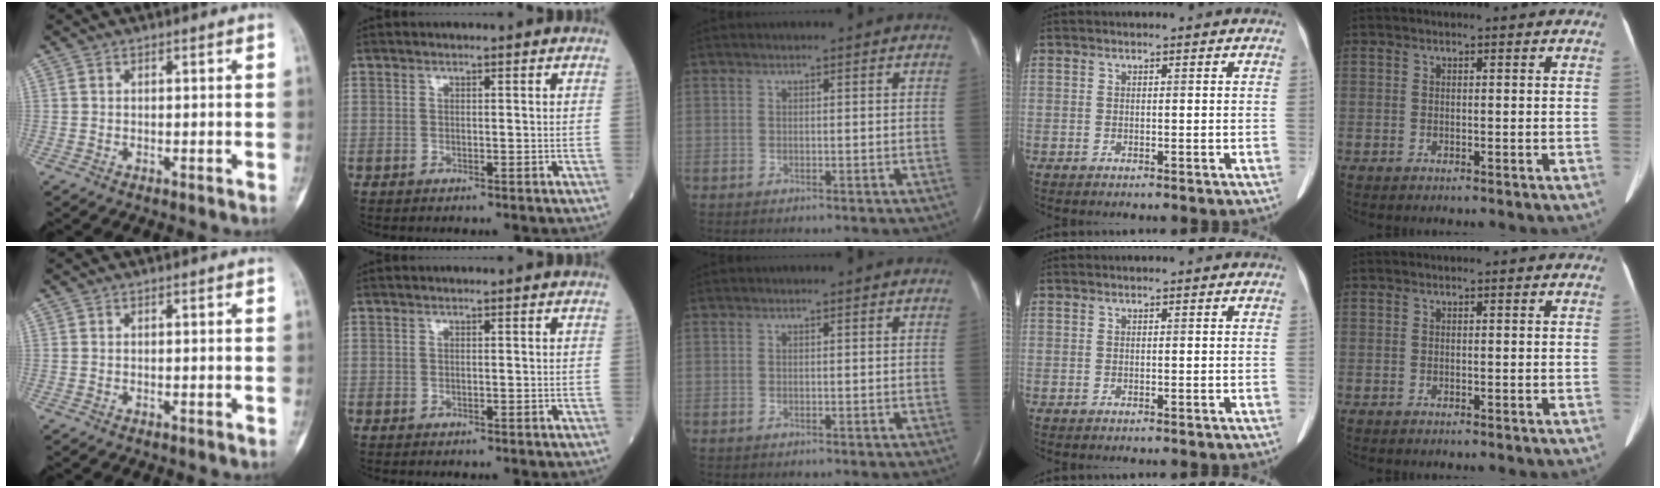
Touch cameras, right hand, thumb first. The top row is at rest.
{}